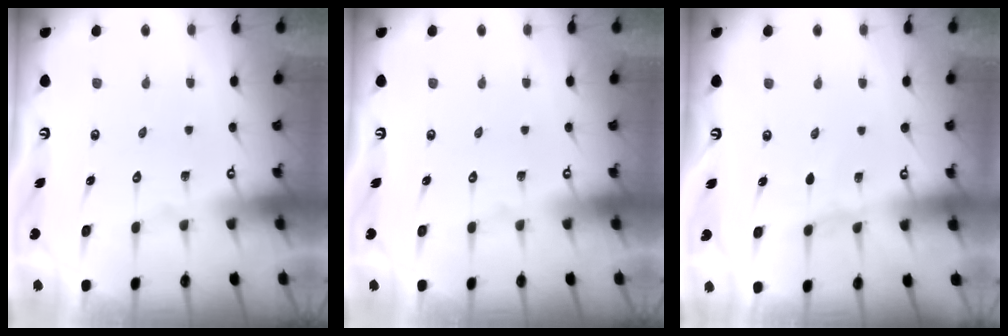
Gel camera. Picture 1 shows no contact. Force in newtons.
{"total": 0.0}
{"total": 3.2, "press": 3.2, "slide": 0.4}